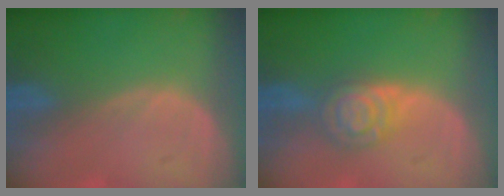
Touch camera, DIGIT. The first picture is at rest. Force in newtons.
{"total": 5.7, "press": 5.6, "slide": 0.4}